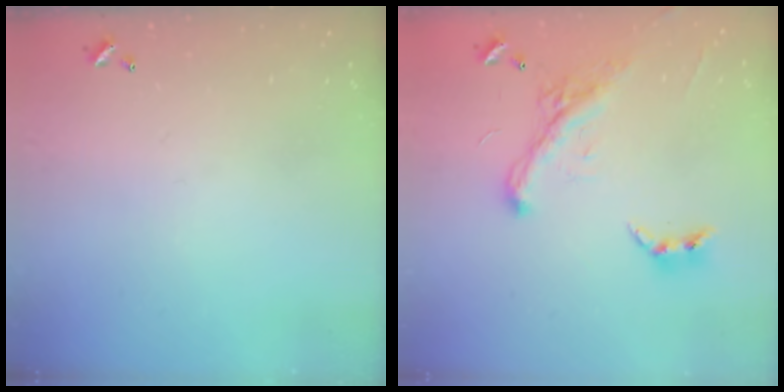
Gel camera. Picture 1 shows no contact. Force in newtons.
{"total": 2.2, "press": 2.2, "slide": 0.1}